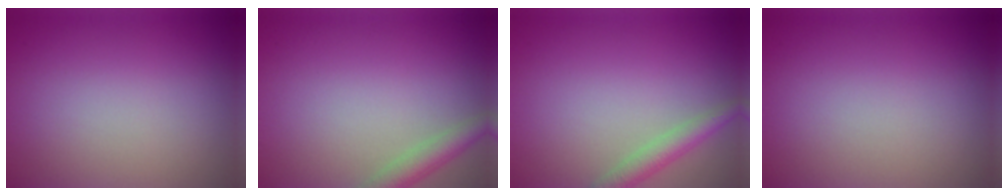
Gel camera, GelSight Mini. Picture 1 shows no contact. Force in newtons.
{"total": 2.9, "press": 2.9, "slide": 0.1}
{"total": 2.6, "press": 2.6, "slide": 0.2}
{"total": 0.0}